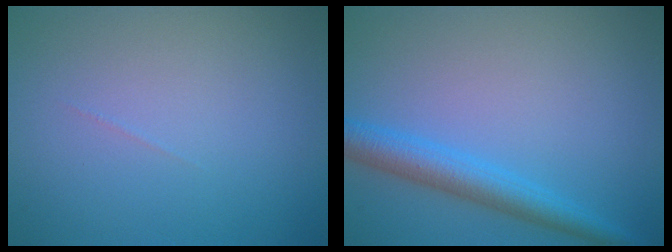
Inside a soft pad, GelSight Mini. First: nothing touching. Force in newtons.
{"total": 3.9, "press": 3.9, "slide": 0.2}